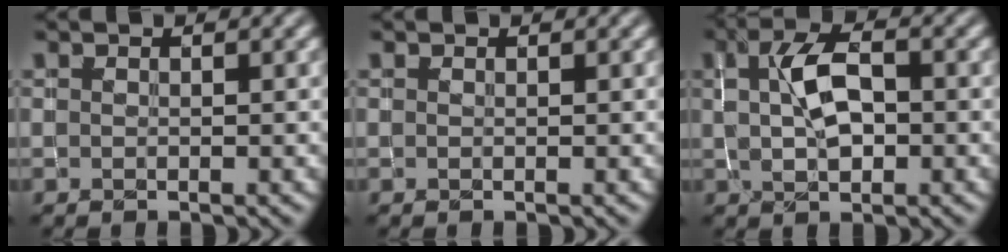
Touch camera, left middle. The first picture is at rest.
{"total": 0.0}
{"total": 4.6, "force": [0.6, 2.4, 3.9], "torque": [-0.077, 0.011, 0.008]}